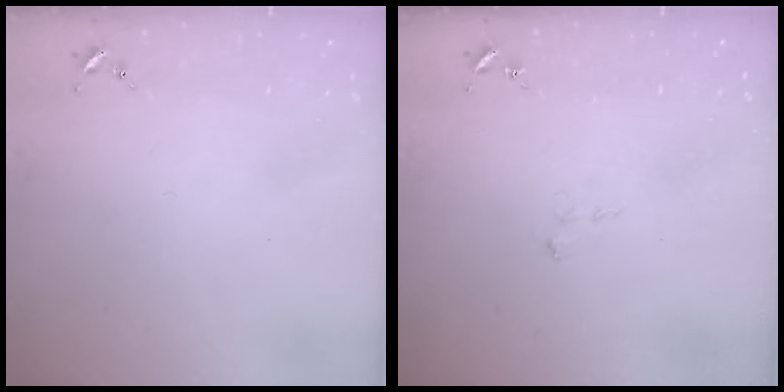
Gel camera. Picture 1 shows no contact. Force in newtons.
{"total": 4.4, "press": 4.3, "slide": 0.7}